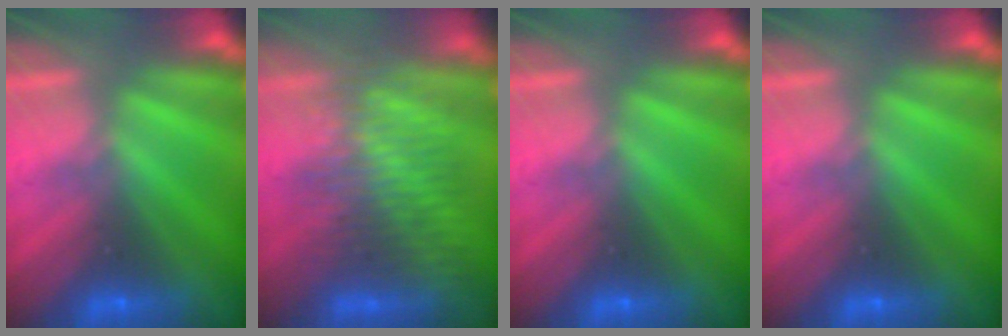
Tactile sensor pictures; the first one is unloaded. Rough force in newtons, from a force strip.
{"total": 3.2}
{"total": 0.0}
{"total": 0.0}